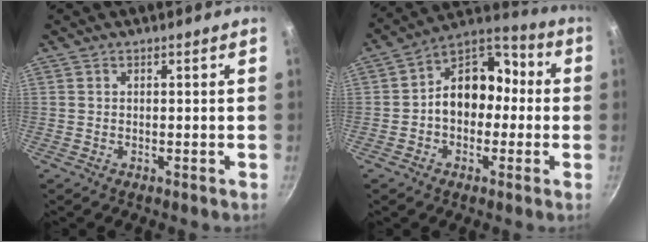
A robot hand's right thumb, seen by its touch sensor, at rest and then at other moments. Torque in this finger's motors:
{"motor_torque": [0.74, 2.38, 1.25, -0.39, 0.14]}